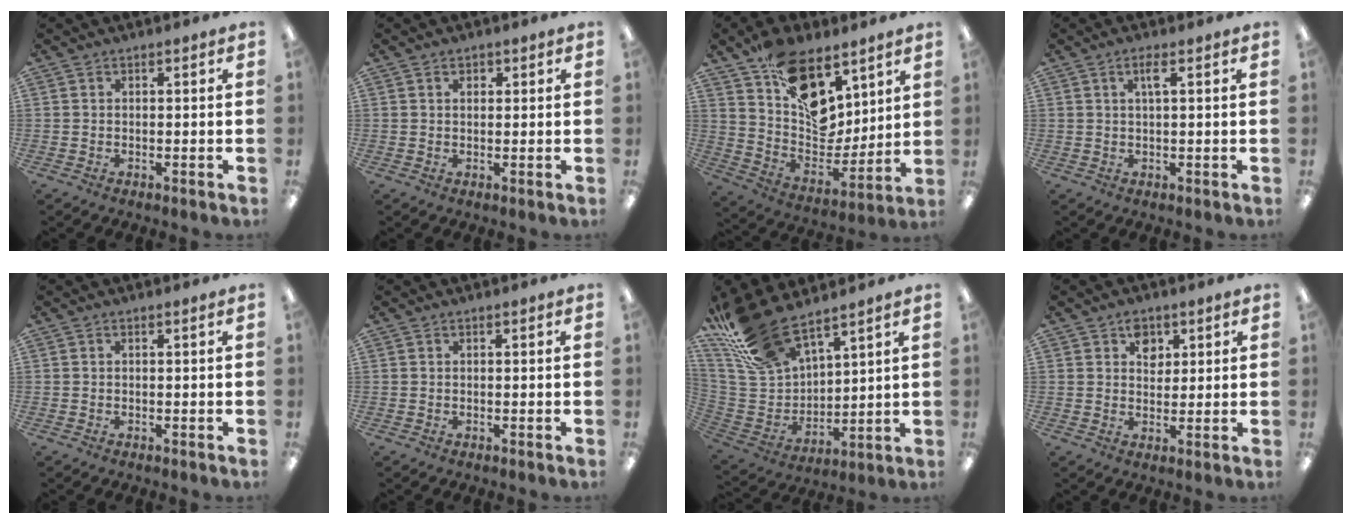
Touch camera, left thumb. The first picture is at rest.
{"total": 1.5, "force": [0.7, 1.1, 0.7], "torque": [-0.006, 0.000, 0.010]}
{"total": 17.9, "force": [10.4, 10.9, 9.5], "torque": [-0.153, -0.065, 0.197]}
{"total": 3.1, "force": [1.4, 0.8, 2.6], "torque": [-0.050, 0.004, 0.019]}
{"total": 0.0}
{"total": 0.0}
{"total": 19.5, "force": [15.3, 8.1, 9.0], "torque": [-0.205, -0.076, 0.289]}
{"total": 4.6, "force": [2.4, 3.4, 1.8], "torque": [-0.004, -0.007, 0.036]}